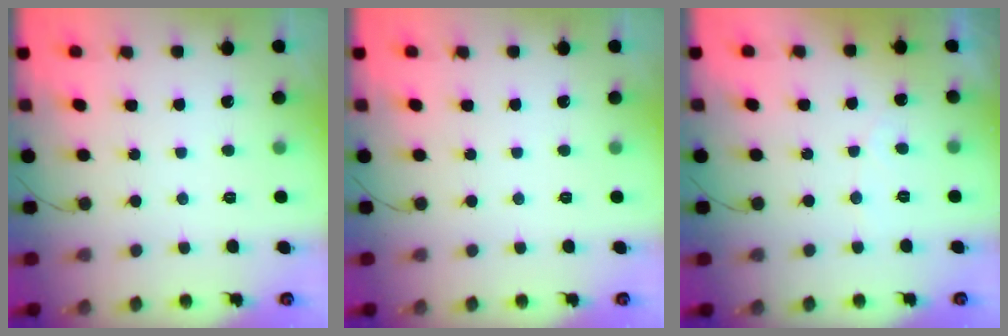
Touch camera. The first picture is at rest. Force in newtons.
{"total": 0.0}
{"total": 2.7, "press": 2.7, "slide": 0.1}